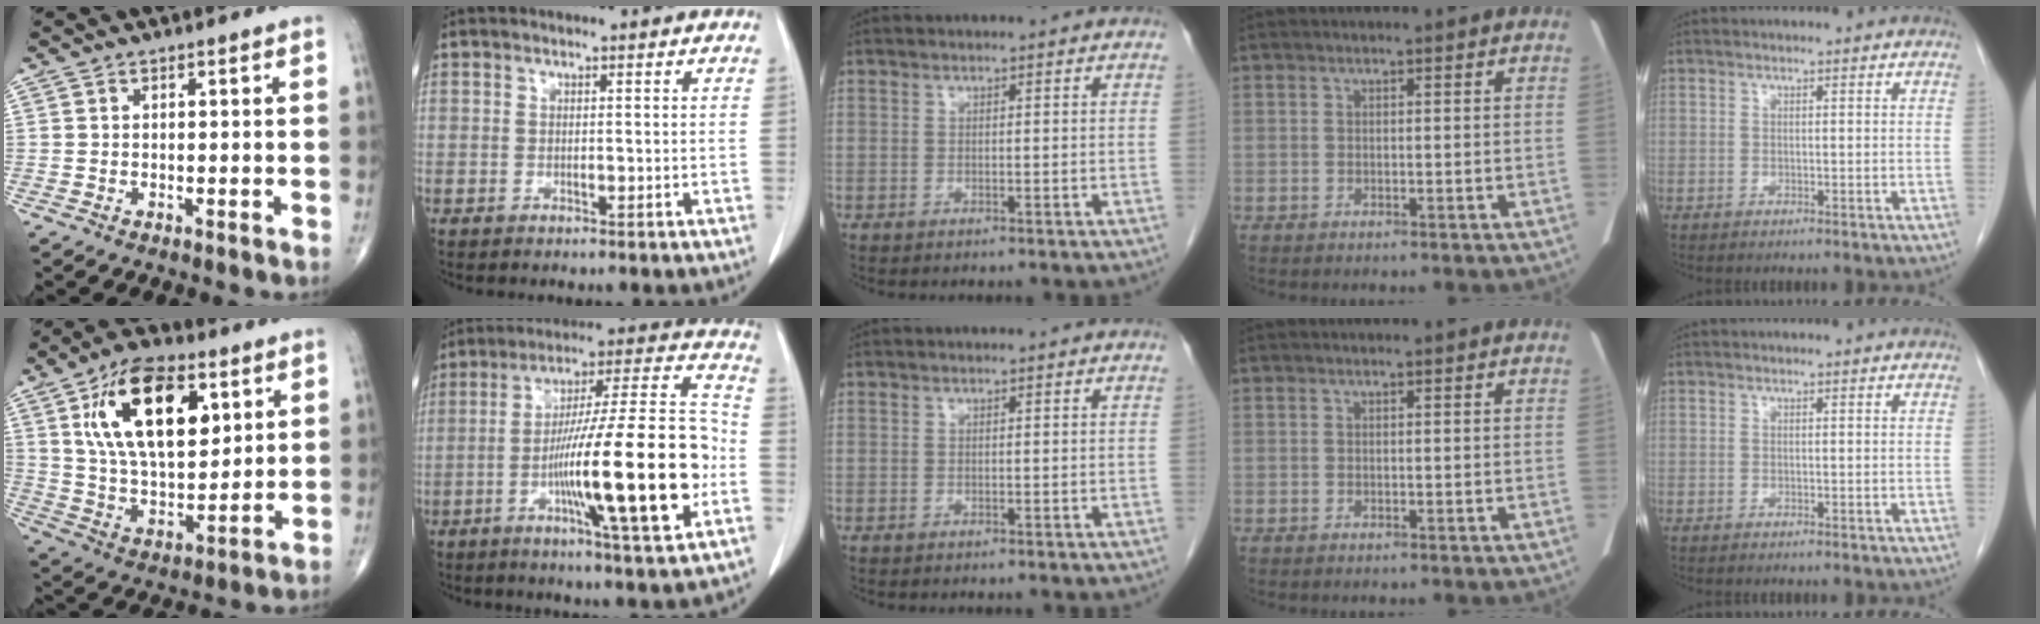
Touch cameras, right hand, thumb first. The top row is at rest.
{"thumb": {"total": 21.0, "force": [7.7, 11.0, 16.1], "torque": [-0.242, -0.026, 0.136]}, "index": {"total": 23.1, "force": [-5.9, 1.3, 22.3], "torque": [-0.341, -0.002, -0.095]}}